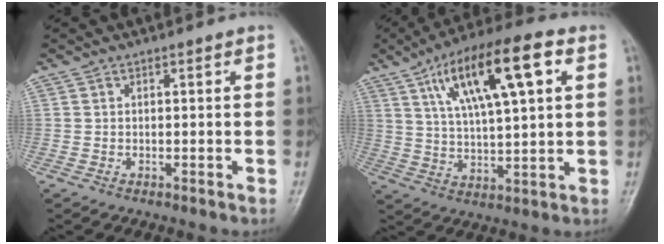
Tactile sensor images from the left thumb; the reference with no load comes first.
{"total": 17.6, "force": [7.0, 5.3, 15.2], "torque": [-0.247, 0.001, 0.116]}